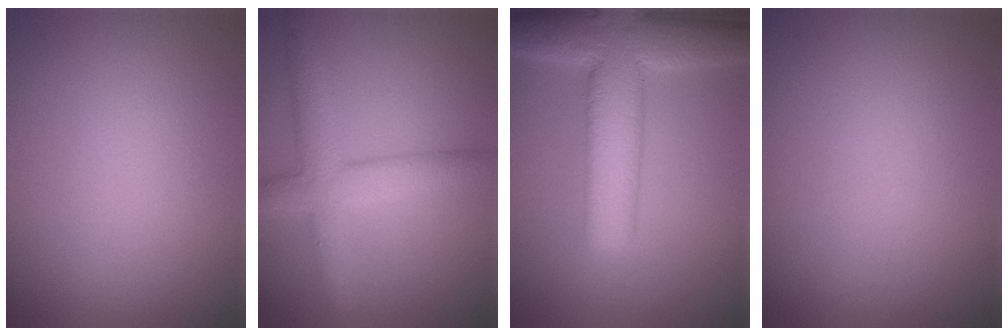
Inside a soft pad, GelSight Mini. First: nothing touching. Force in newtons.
{"total": 4.7, "press": 4.7, "slide": 0.3}
{"total": 9.3, "press": 9.3, "slide": 0.4}
{"total": 0.0}